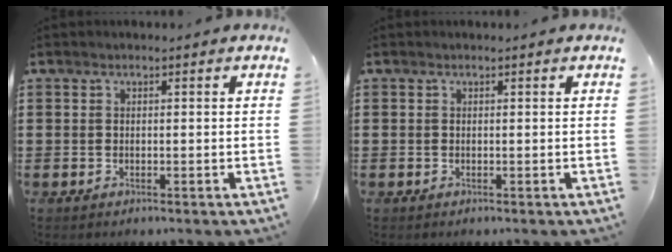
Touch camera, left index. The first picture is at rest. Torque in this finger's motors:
{"motor_torque": [-1.15, 0.99, -0.43, -0.21]}